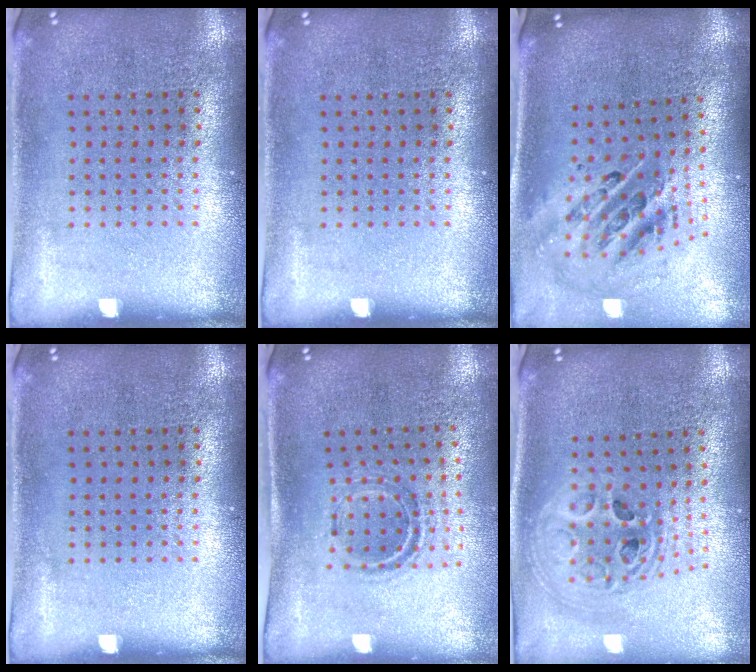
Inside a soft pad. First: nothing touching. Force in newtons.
{"total": 0.0}
{"total": 1.9, "press": 1.5, "slide": 1.2}
{"total": 0.0}
{"total": 1.0, "press": 0.9, "slide": 0.3}
{"total": 2.3, "press": 1.8, "slide": 1.4}